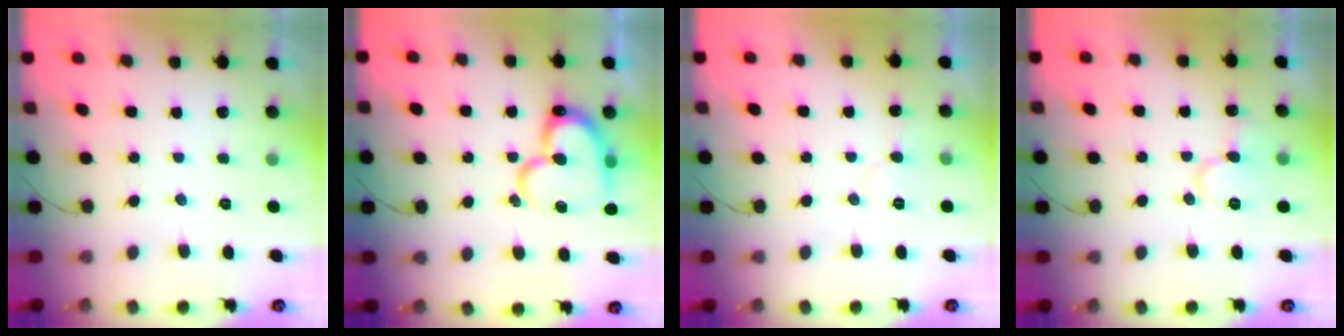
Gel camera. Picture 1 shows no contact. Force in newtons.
{"total": 19.0, "press": 18.9, "slide": 2.0}
{"total": 5.1, "press": 5.0, "slide": 0.5}
{"total": 10.4, "press": 10.3, "slide": 1.4}